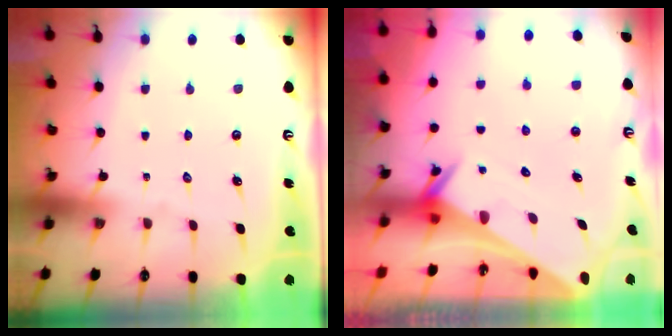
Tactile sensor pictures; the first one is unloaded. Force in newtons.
{"total": 2.4, "press": 2.4, "slide": 0.1}